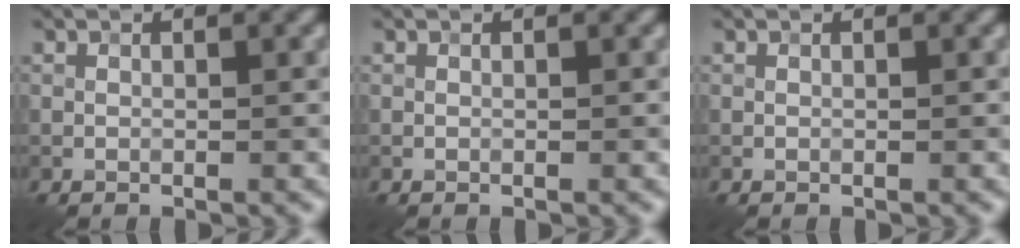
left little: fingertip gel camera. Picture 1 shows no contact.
{"total": 0.0}
{"total": 0.0}